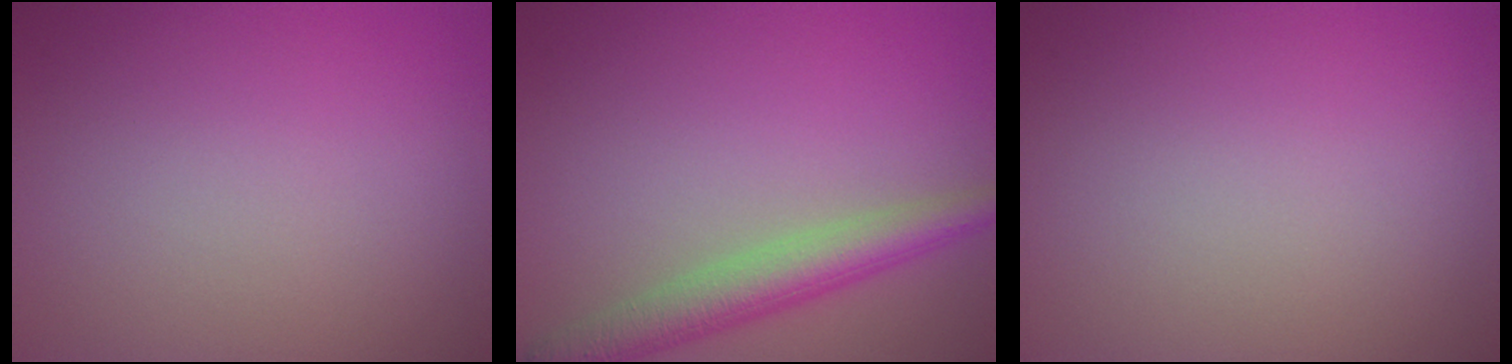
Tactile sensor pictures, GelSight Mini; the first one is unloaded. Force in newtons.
{"total": 4.2, "press": 4.2, "slide": 0.1}
{"total": 0.0}